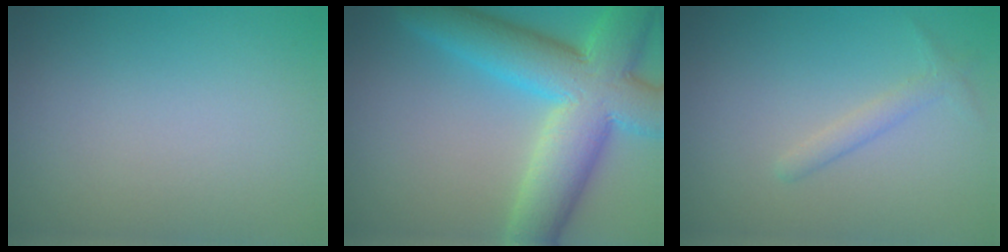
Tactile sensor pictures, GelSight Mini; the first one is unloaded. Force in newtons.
{"total": 11.2, "press": 11.2, "slide": 0.4}
{"total": 1.4, "press": 1.4, "slide": 0.0}